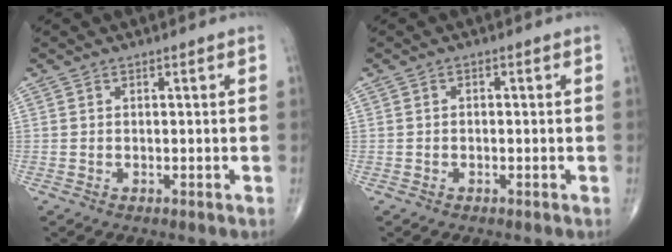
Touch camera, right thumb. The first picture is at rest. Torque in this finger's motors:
{"motor_torque": [-0.39, 0.13, 0.10, 0.20, 0.07]}